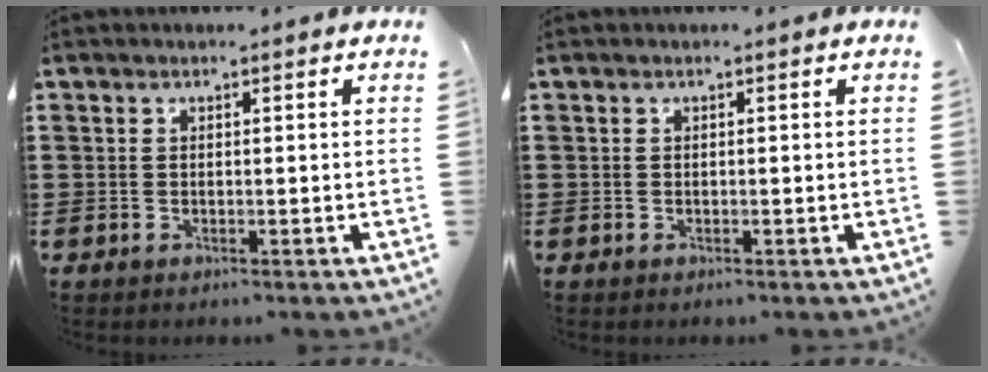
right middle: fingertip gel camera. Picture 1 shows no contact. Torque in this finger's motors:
{"motor_torque": [-0.01, 0.02, 0.00, -0.01]}